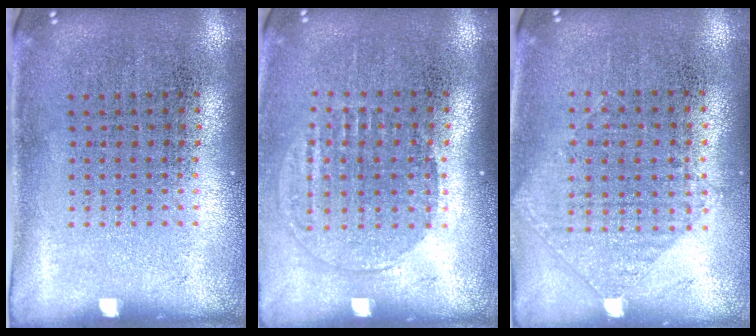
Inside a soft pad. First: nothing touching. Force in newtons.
{"total": 1.4, "press": 1.2, "slide": 0.7}
{"total": 0.9, "press": 0.8, "slide": 0.3}